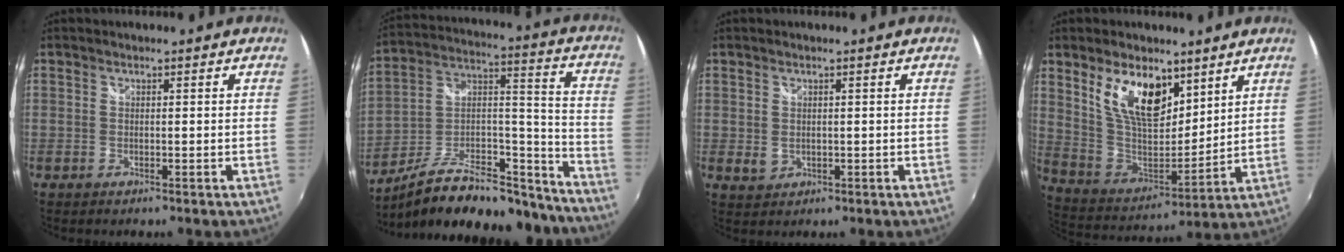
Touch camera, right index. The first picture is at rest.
{"total": 25.4, "force": [-20.5, 8.9, 12.2], "torque": [-0.194, 0.041, -0.294]}
{"total": 2.4, "force": [-0.1, 1.9, 1.5], "torque": [-0.028, -0.004, 0.004]}
{"total": 15.1, "force": [8.2, 7.6, 10.2], "torque": [-0.191, 0.002, 0.164]}